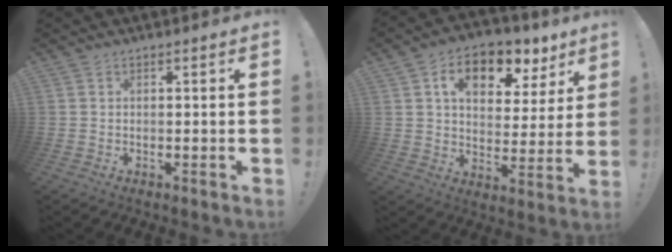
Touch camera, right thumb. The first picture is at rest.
{"total": 12.6, "force": [7.0, 7.3, 7.5], "torque": [-0.101, -0.039, 0.121]}